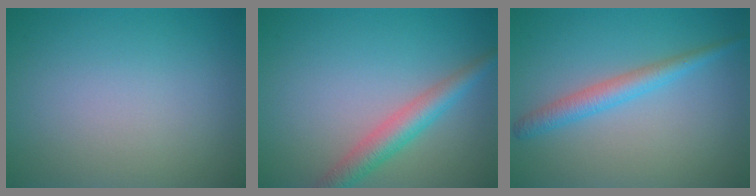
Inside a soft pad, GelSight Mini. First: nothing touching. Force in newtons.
{"total": 3.5, "press": 3.5, "slide": 0.1}
{"total": 2.6, "press": 2.6, "slide": 0.0}